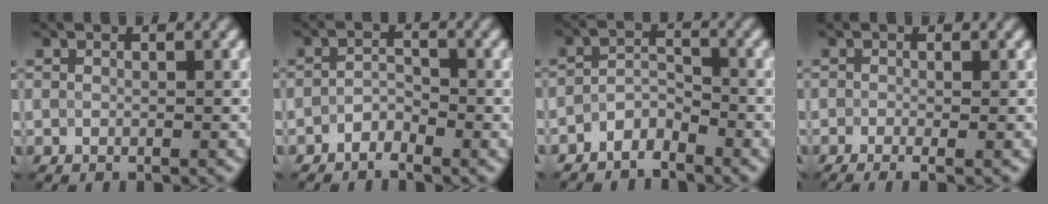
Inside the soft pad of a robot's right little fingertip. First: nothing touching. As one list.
[{"total": 1.8, "force": [-1.7, 0.1, -0.4], "torque": [-0.001, 0.004, -0.029]}, {"total": 2.6, "force": [-2.6, 0.4, -0.4], "torque": [-0.001, 0.007, -0.046]}, {"total": 2.5, "force": [-1.6, 0.5, 1.8], "torque": [-0.022, -0.010, -0.019]}]